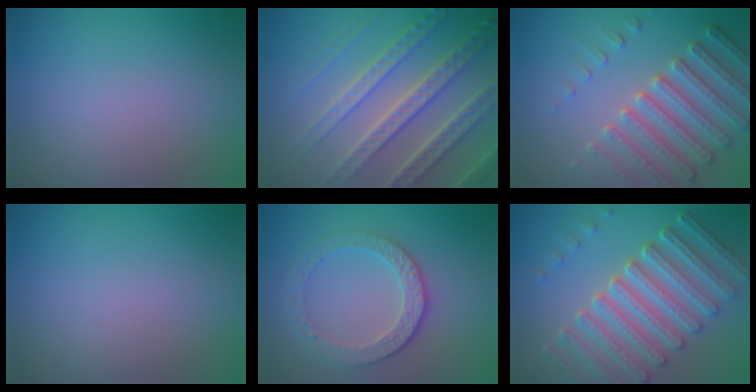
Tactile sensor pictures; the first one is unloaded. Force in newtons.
{"total": 7.0, "press": 6.8, "slide": 1.7}
{"total": 6.2, "press": 5.1, "slide": 3.5}
{"total": 0.0}
{"total": 3.3, "press": 3.1, "slide": 1.2}
{"total": 8.3, "press": 6.3, "slide": 5.4}